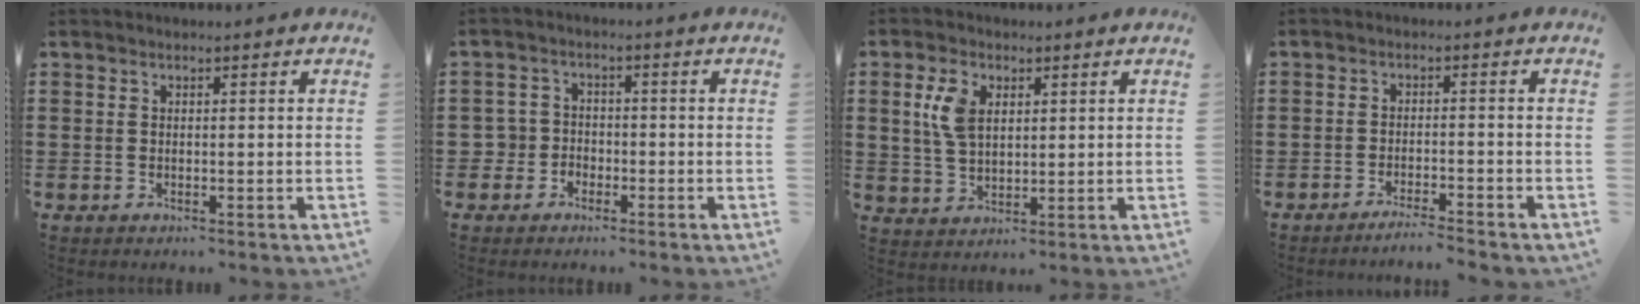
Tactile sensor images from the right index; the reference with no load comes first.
{"total": 3.2, "force": [-1.7, 2.6, 0.5], "torque": [-0.037, -0.001, -0.043]}
{"total": 5.7, "force": [1.9, 3.5, 4.1], "torque": [-0.101, 0.011, 0.030]}
{"total": 2.1, "force": [-2.0, -0.4, 0.6], "torque": [-0.010, 0.002, -0.038]}